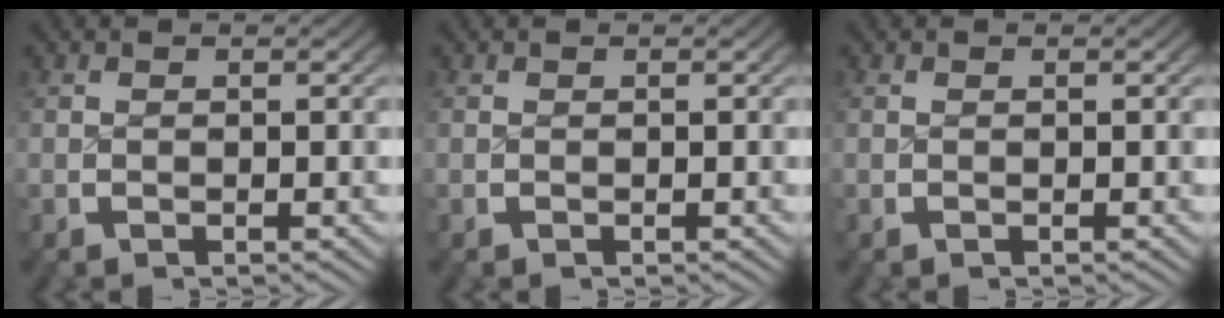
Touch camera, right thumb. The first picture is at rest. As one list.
[{"total": 0.0}, {"total": 0.0}]